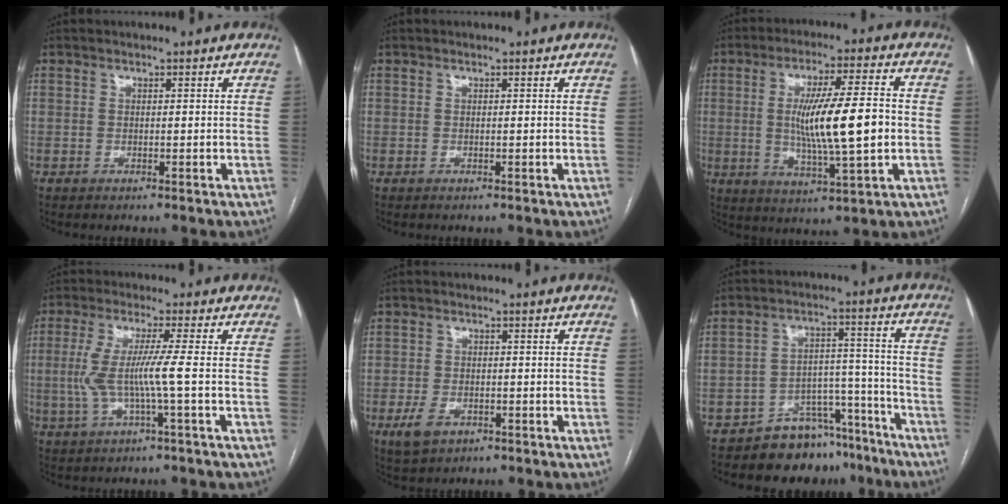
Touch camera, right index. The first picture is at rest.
{"total": 0.0}
{"total": 13.3, "force": [-0.4, 1.3, 13.2], "torque": [-0.232, 0.000, -0.004]}
{"total": 7.1, "force": [-0.7, -0.6, 7.0], "torque": [-0.154, 0.005, -0.014]}
{"total": 4.2, "force": [-2.1, 2.6, 2.5], "torque": [-0.055, -0.003, -0.029]}
{"total": 12.9, "force": [-10.9, 6.0, 3.4], "torque": [-0.017, 0.076, -0.169]}